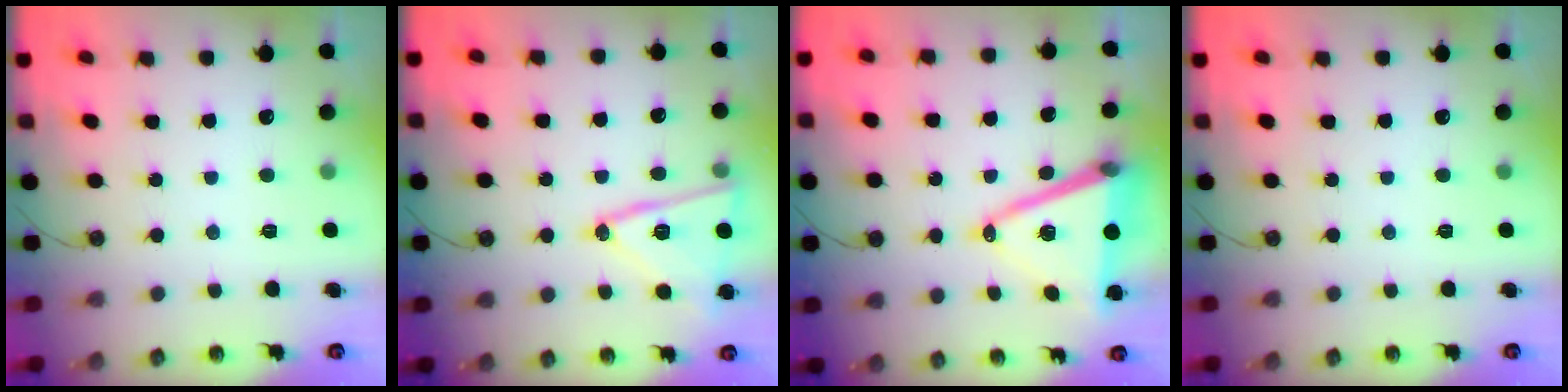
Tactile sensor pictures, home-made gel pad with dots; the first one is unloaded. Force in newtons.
{"total": 15.3, "press": 15.3, "slide": 1.2}
{"total": 15.5, "press": 14.9, "slide": 4.0}
{"total": 0.0}